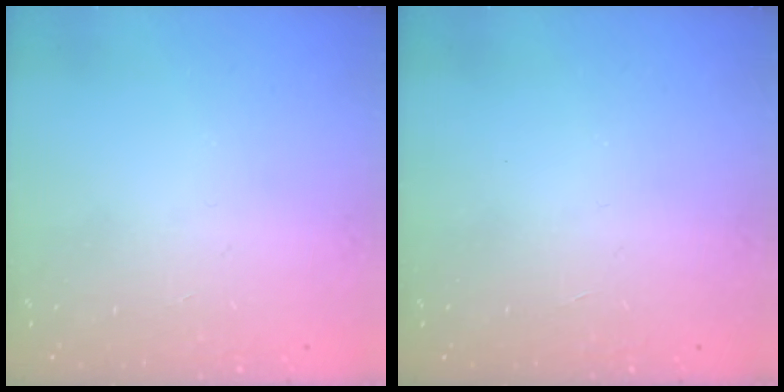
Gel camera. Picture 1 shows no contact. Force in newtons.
{"total": 0.0}